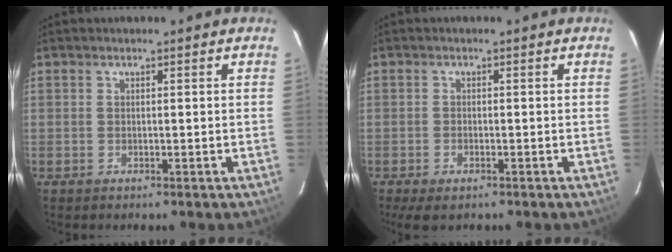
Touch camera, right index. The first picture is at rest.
{"total": 3.8, "force": [-2.5, 1.6, 2.3], "torque": [-0.054, -0.013, -0.044]}